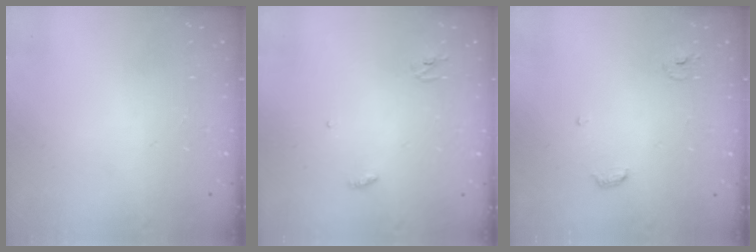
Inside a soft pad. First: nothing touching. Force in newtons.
{"total": 2.9, "press": 2.9, "slide": 0.2}
{"total": 4.0, "press": 4.0, "slide": 0.3}